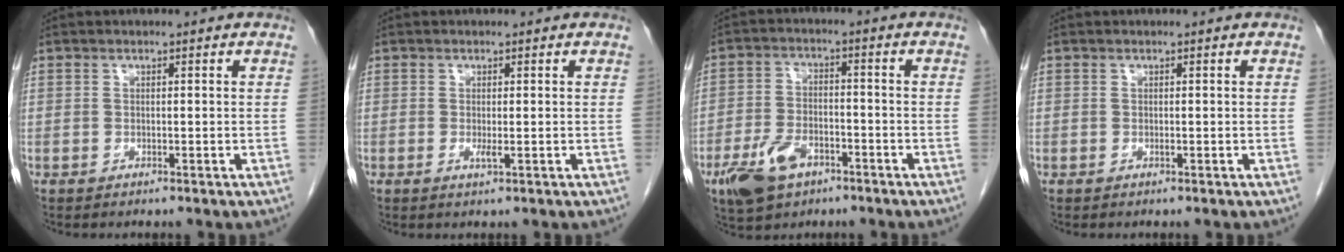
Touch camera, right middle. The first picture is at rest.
{"total": 1.1, "force": [-0.2, 0.1, 1.1], "torque": [-0.019, -0.004, -0.001]}
{"total": 8.6, "force": [-4.9, 4.7, 5.3], "torque": [-0.111, -0.002, -0.083]}
{"total": 0.0}